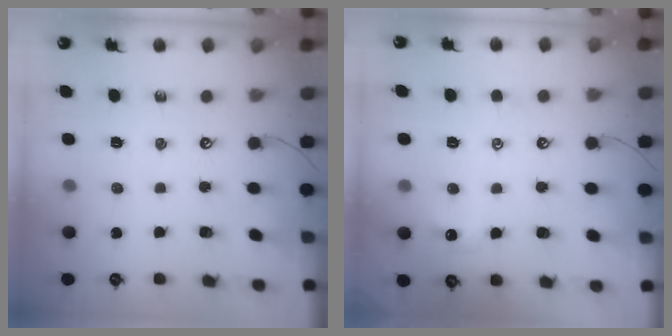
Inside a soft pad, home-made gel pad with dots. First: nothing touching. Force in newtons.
{"total": 0.6, "press": 0.2, "slide": 0.6}